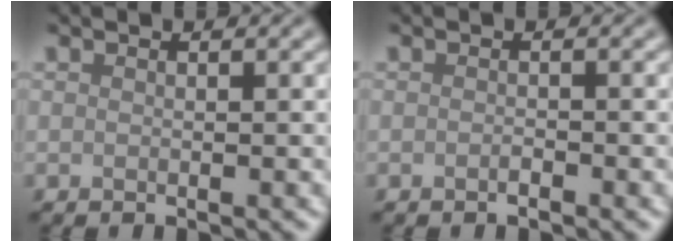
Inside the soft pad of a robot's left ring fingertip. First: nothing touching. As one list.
[{"total": 0.6, "force": [-0.4, 0.1, 0.4], "torque": [-0.008, 0.000, -0.007]}]